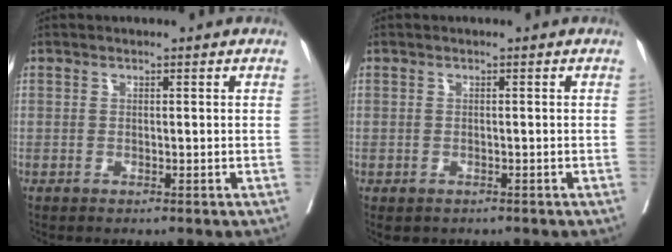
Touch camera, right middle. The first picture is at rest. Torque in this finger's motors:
{"motor_torque": [0.29, -0.25, 0.02, 0.01]}